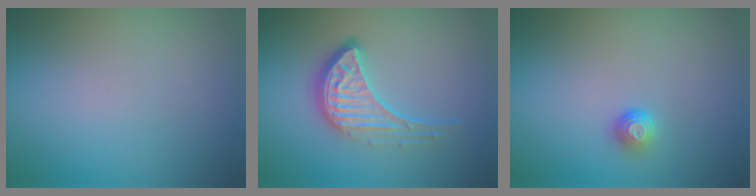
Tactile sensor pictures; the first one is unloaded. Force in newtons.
{"total": 4.6, "press": 3.3, "slide": 3.2}
{"total": 1.2, "press": 1.0, "slide": 0.6}